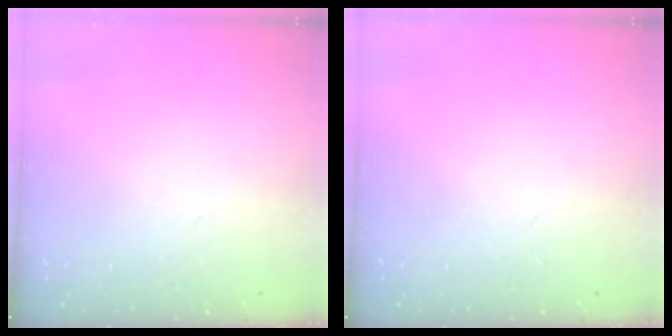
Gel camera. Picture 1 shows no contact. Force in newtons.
{"total": 0.0}